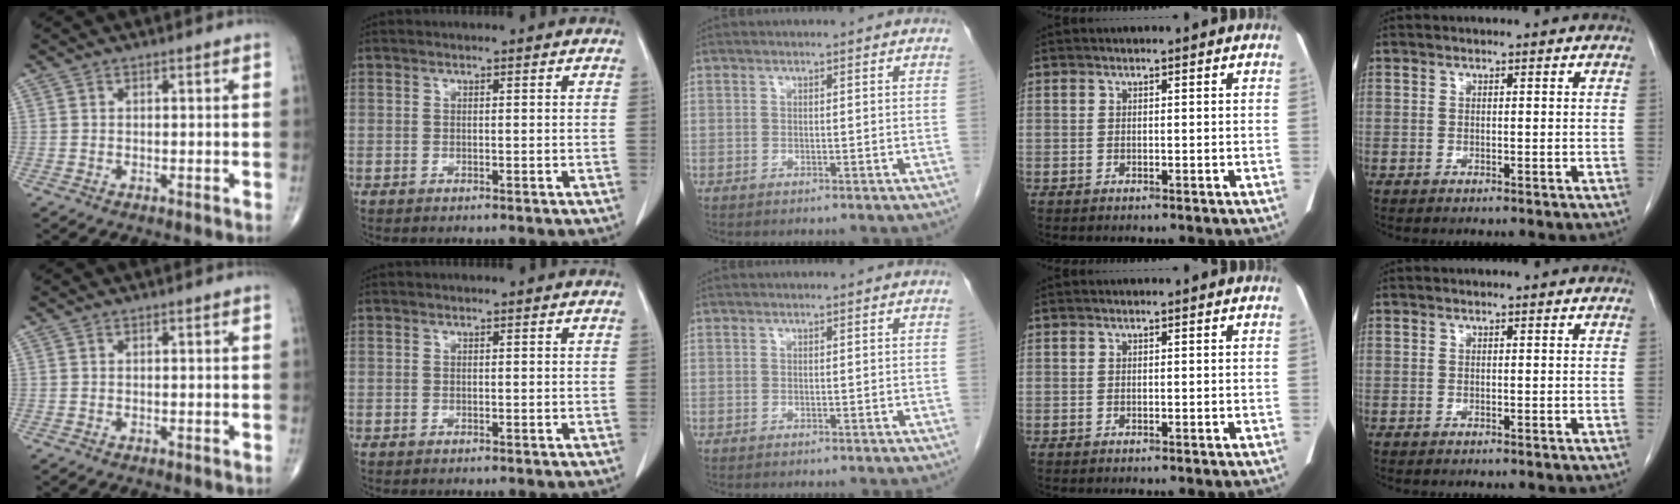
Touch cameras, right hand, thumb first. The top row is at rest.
{}